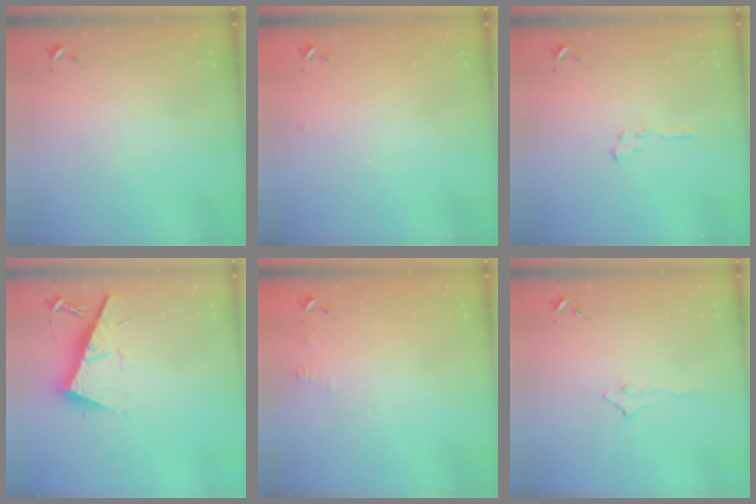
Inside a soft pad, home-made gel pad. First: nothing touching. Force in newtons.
{"total": 2.5, "press": 2.5, "slide": 0.2}
{"total": 4.5, "press": 4.5, "slide": 0.5}
{"total": 14.6, "press": 14.6, "slide": 0.4}
{"total": 4.7, "press": 4.6, "slide": 0.5}
{"total": 2.9, "press": 2.9, "slide": 0.4}